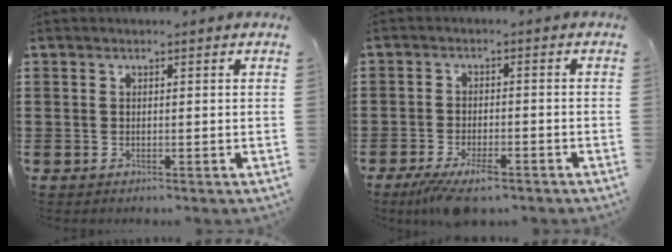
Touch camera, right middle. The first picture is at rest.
{"total": 5.1, "force": [-3.7, 1.4, 3.2], "torque": [-0.070, -0.007, -0.071]}